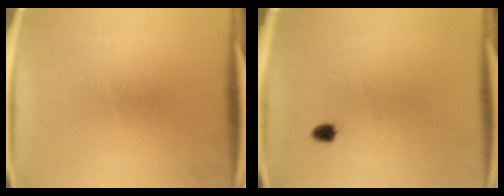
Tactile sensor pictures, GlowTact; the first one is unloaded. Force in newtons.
{"total": 1.2}